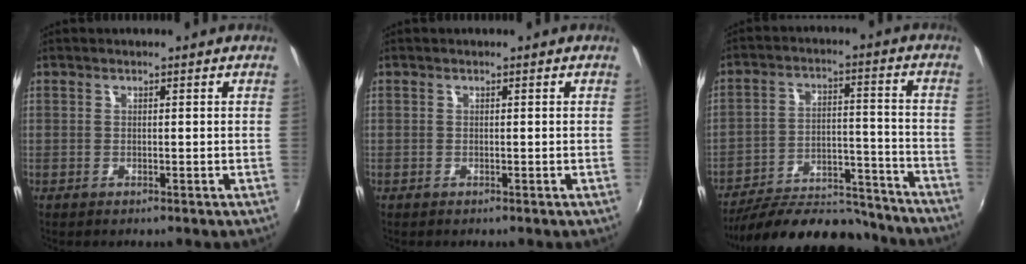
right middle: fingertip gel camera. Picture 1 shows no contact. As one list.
[{"total": 0.0}, {"total": 22.1, "force": [-19.8, 6.7, 7.4], "torque": [-0.138, 0.025, -0.267]}]